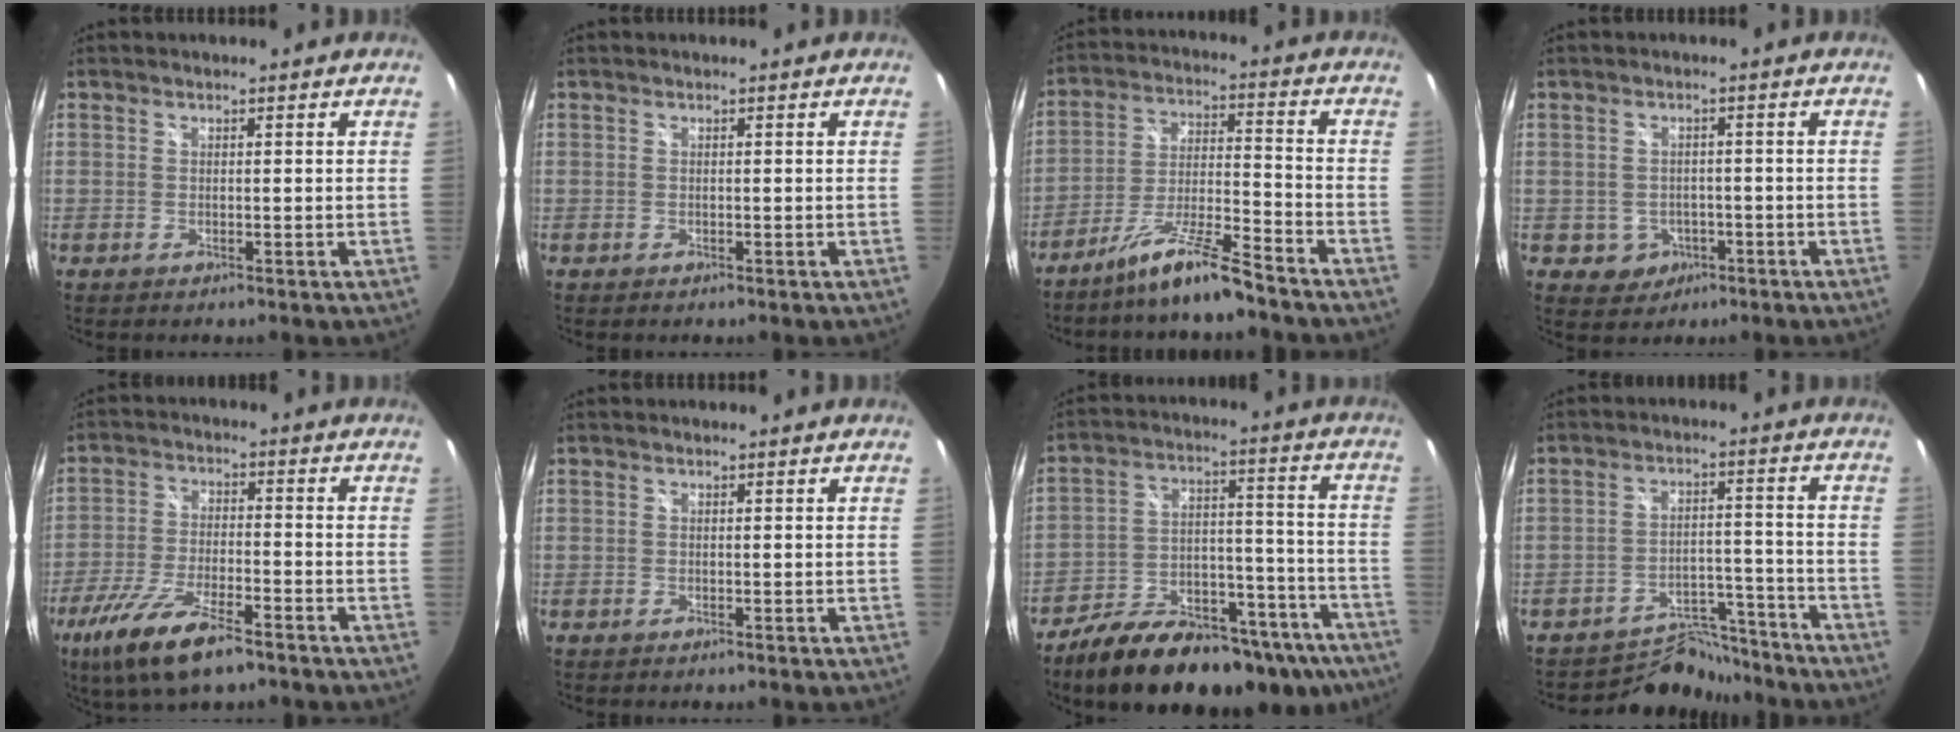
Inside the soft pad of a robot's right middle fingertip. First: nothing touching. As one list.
[{"total": 0.0}, {"total": 10.2, "force": [-8.5, 0.1, 5.7], "torque": [-0.119, 0.004, -0.153]}, {"total": 4.2, "force": [-1.6, 3.8, 0.9], "torque": [-0.029, 0.006, -0.014]}, {"total": 13.4, "force": [-8.8, 3.7, 9.3], "torque": [-0.207, -0.034, -0.164]}, {"total": 0.0}, {"total": 26.8, "force": [-18.8, 11.9, 14.9], "torque": [-0.235, 0.002, -0.251]}, {"total": 9.2, "force": [-8.7, 3.0, -0.2], "torque": [-0.005, 0.029, -0.130]}]